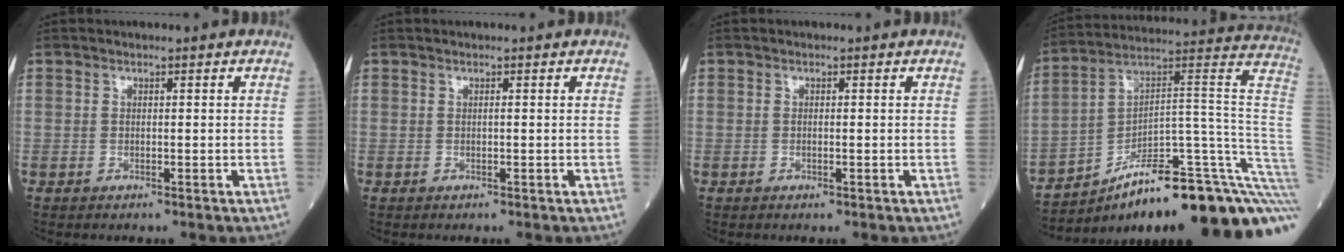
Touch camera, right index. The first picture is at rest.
{"total": 0.0}
{"total": 0.6, "force": [-0.2, 0.0, 0.6], "torque": [-0.013, -0.001, -0.002]}
{"total": 29.1, "force": [-19.2, 3.7, 21.5], "torque": [-0.176, 0.042, -0.273]}